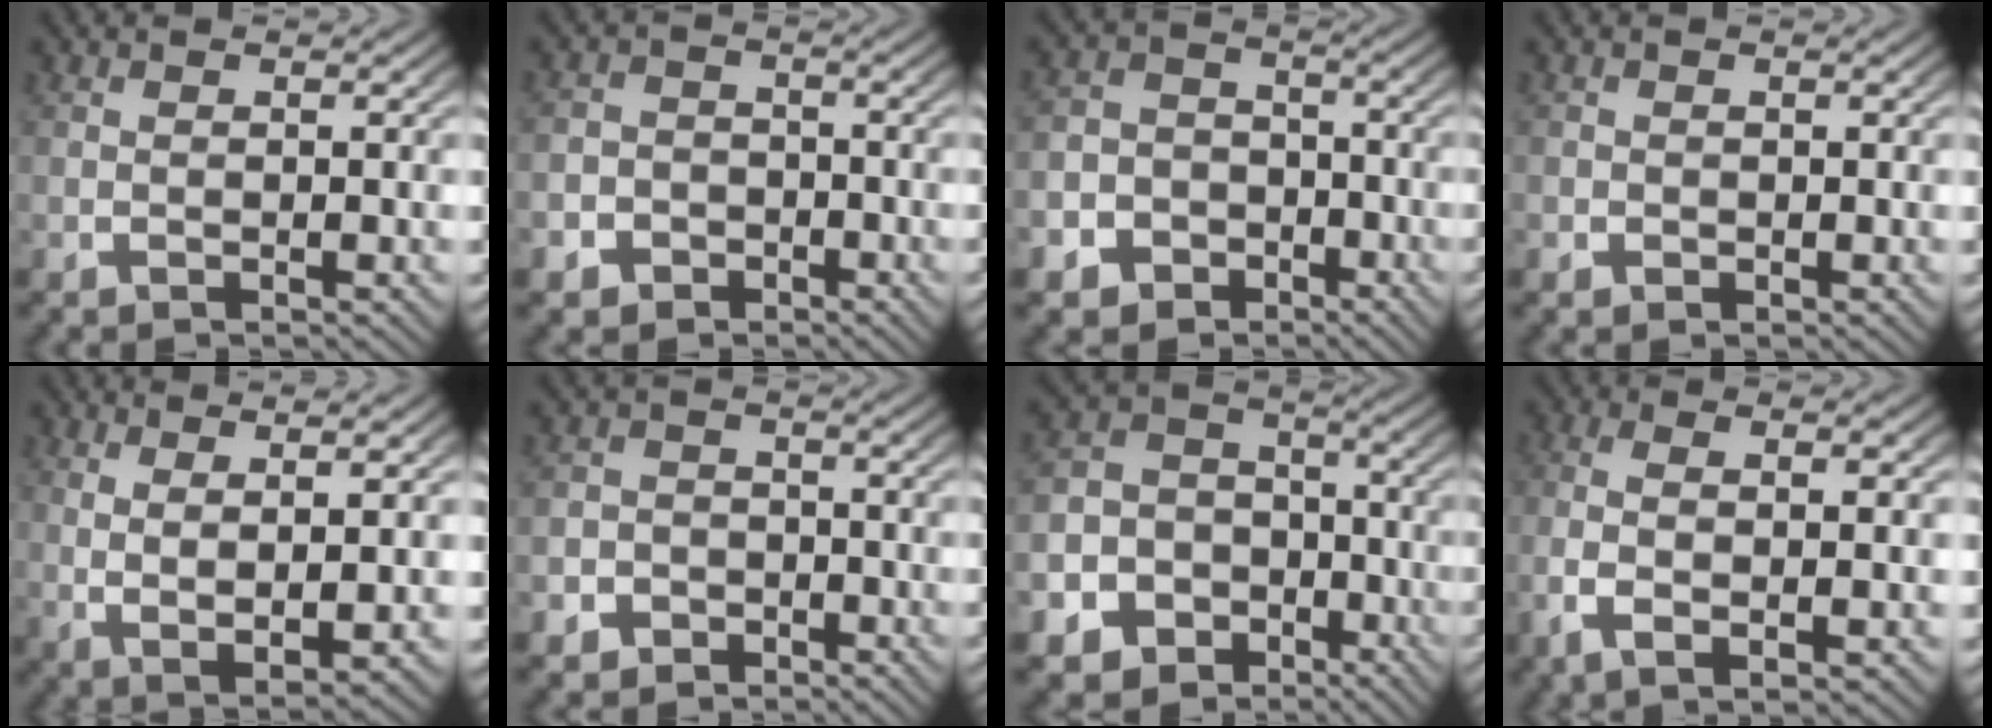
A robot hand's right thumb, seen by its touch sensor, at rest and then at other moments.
{"total": 4.3, "force": [-2.2, 3.7, 0.6], "torque": [-0.004, -0.015, -0.036]}
{"total": 9.9, "force": [-4.7, 8.4, 2.3], "torque": [-0.030, -0.032, -0.081]}
{"total": 0.9, "force": [-0.1, 0.9, 0.2], "torque": [0.000, -0.004, -0.003]}
{"total": 6.2, "force": [0.6, 3.1, 5.4], "torque": [-0.118, -0.022, 0.028]}
{"total": 3.8, "force": [-2.1, 3.1, 0.5], "torque": [0.000, -0.013, -0.036]}
{"total": 15.0, "force": [-6.7, 12.6, 4.7], "torque": [-0.094, -0.053, -0.115]}
{"total": 5.2, "force": [-0.5, 2.2, 4.7], "torque": [-0.113, -0.008, -0.001]}